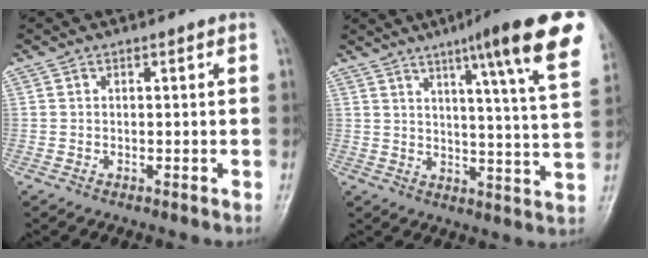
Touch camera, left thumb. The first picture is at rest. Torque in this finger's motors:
{"motor_torque": [1.32, 0.16, 1.60, -1.15, 0.38]}